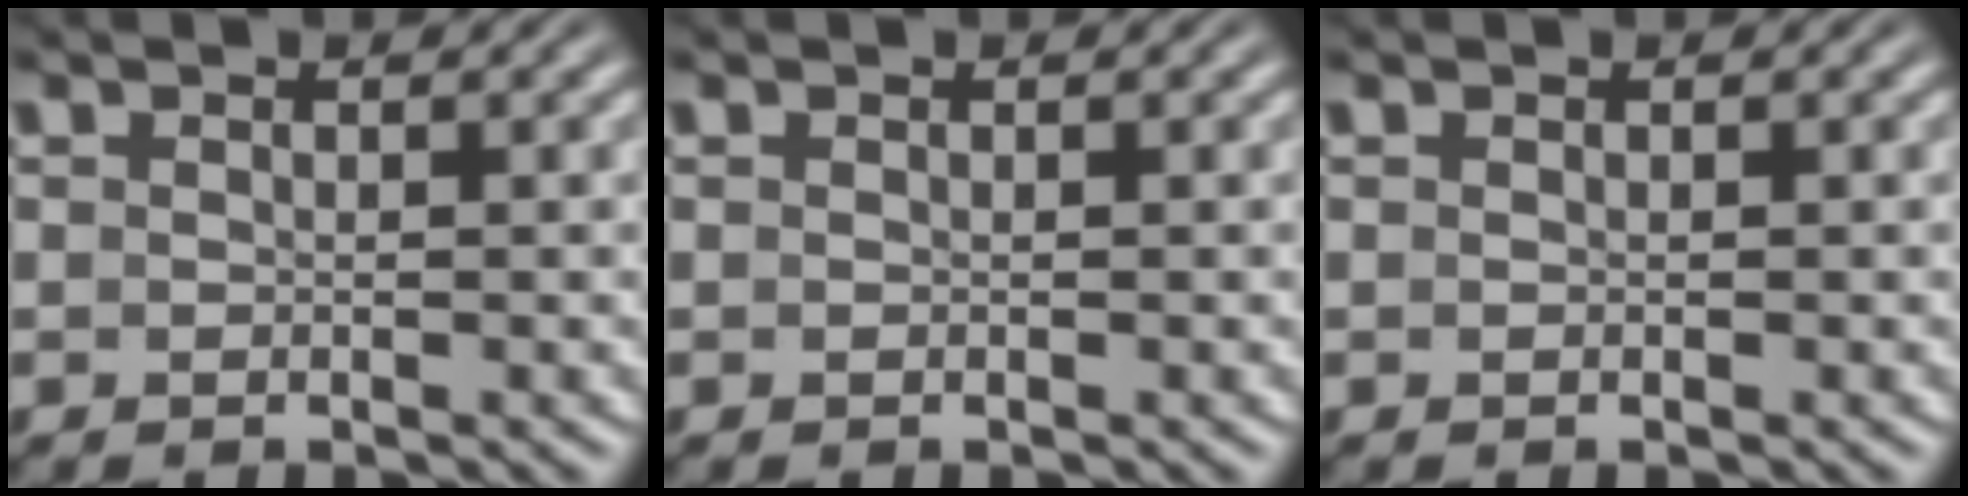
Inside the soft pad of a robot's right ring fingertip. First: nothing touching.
{"total": 0.0}
{"total": 0.0}